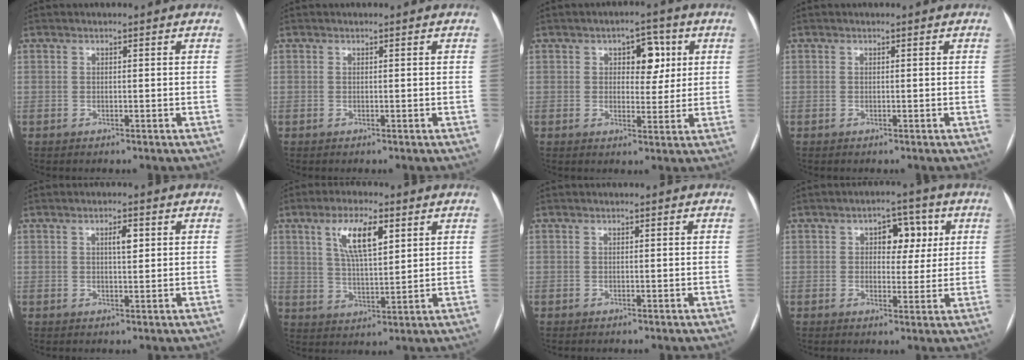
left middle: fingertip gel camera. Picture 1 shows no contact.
{"total": 0.0}
{"total": 5.7, "force": [1.9, 3.2, 4.2], "torque": [-0.050, 0.015, 0.027]}
{"total": 0.0}
{"total": 2.5, "force": [0.8, 0.7, 2.2], "torque": [-0.037, 0.002, 0.013]}
{"total": 8.7, "force": [3.8, 2.4, 7.4], "torque": [-0.138, 0.008, 0.072]}
{"total": 0.0}
{"total": 5.8, "force": [1.8, 3.5, 4.3], "torque": [-0.050, 0.018, 0.025]}